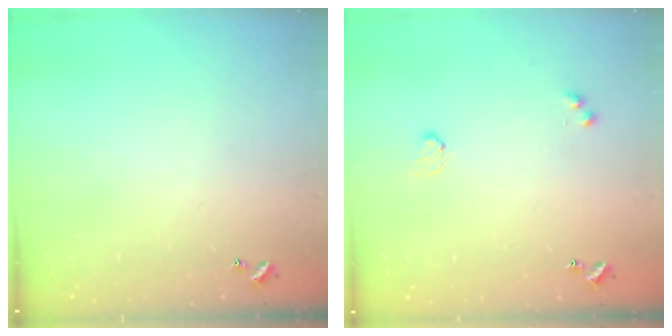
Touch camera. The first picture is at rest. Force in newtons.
{"total": 2.9, "press": 2.9, "slide": 0.5}